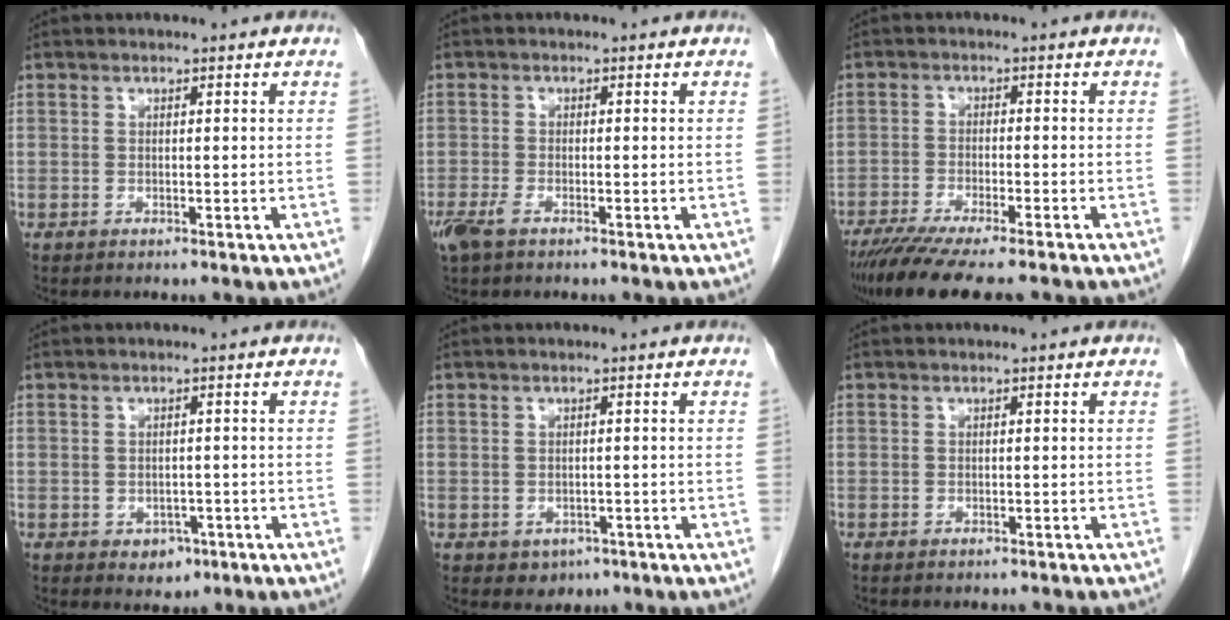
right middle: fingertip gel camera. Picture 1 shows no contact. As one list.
[{"total": 2.9, "force": [-1.9, 1.0, 2.0], "torque": [-0.048, -0.005, -0.035]}, {"total": 12.2, "force": [-9.9, 1.2, 6.9], "torque": [-0.103, -0.026, -0.156]}, {"total": 2.6, "force": [-1.2, 2.0, 1.3], "torque": [-0.011, 0.004, -0.007]}, {"total": 2.3, "force": [-1.1, 1.9, 0.8], "torque": [-0.009, 0.004, -0.004]}, {"total": 3.7, "force": [-3.2, 0.9, 1.4], "torque": [-0.019, -0.005, -0.036]}]